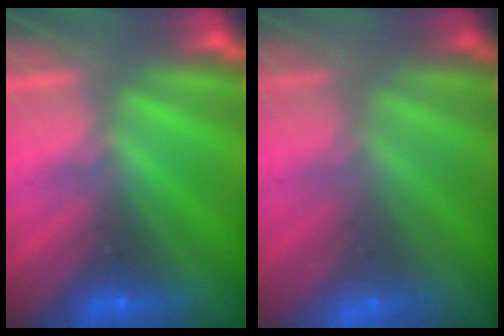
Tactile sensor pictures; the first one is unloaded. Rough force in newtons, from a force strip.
{"total": 2.9}